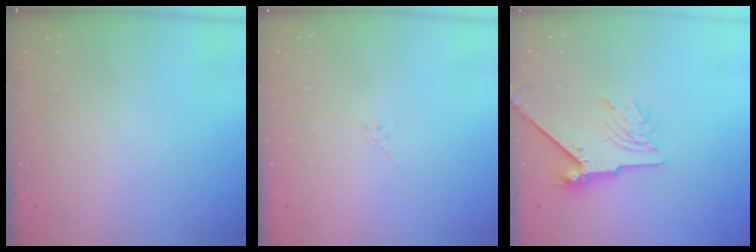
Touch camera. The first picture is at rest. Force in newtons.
{"total": 1.7, "press": 1.6, "slide": 0.4}
{"total": 7.2, "press": 7.2, "slide": 1.0}